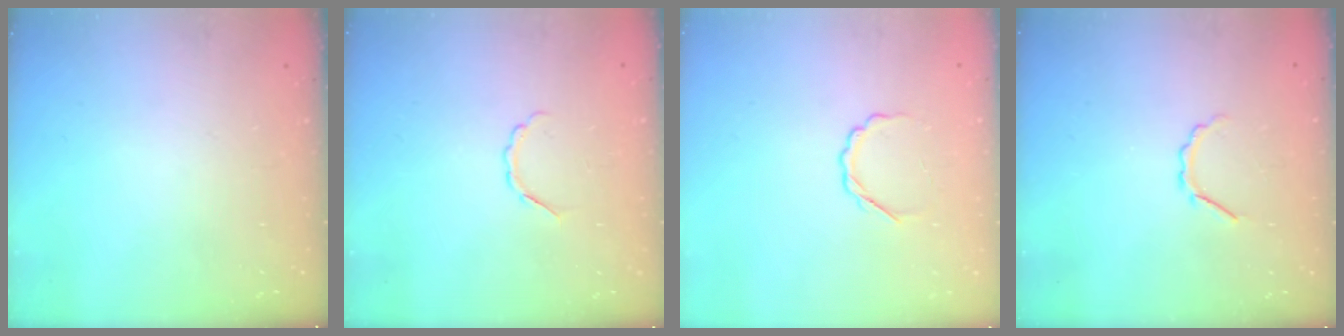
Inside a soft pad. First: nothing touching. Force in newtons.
{"total": 3.6, "press": 3.6, "slide": 0.7}
{"total": 3.8, "press": 3.7, "slide": 0.8}
{"total": 2.8, "press": 2.7, "slide": 0.8}